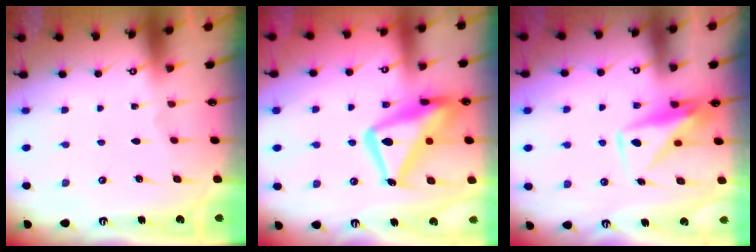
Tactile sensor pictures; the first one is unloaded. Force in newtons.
{"total": 19.8, "press": 19.7, "slide": 1.5}
{"total": 8.6, "press": 8.5, "slide": 1.5}